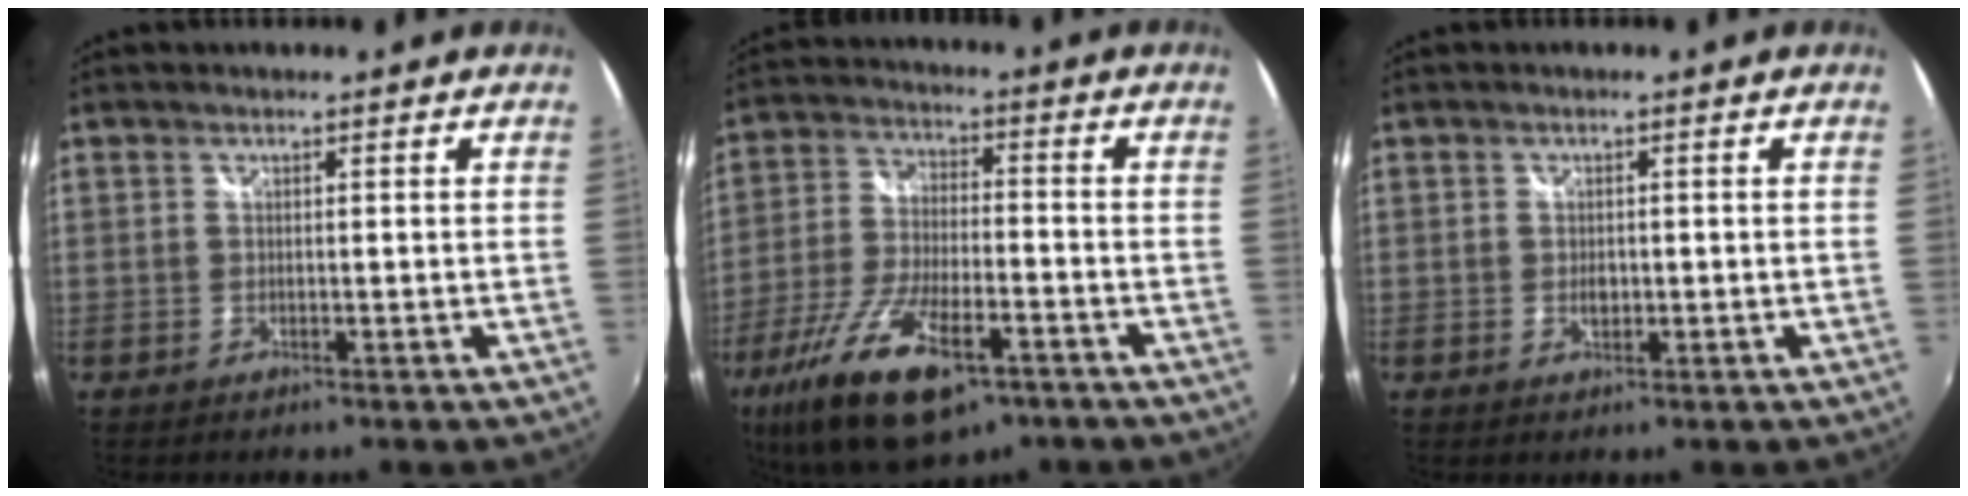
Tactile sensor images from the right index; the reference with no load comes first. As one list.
[{"total": 18.8, "force": [-10.7, 7.3, 13.7], "torque": [-0.284, -0.047, -0.190]}, {"total": 1.7, "force": [-0.4, 1.2, 1.1], "torque": [-0.019, -0.001, -0.006]}]